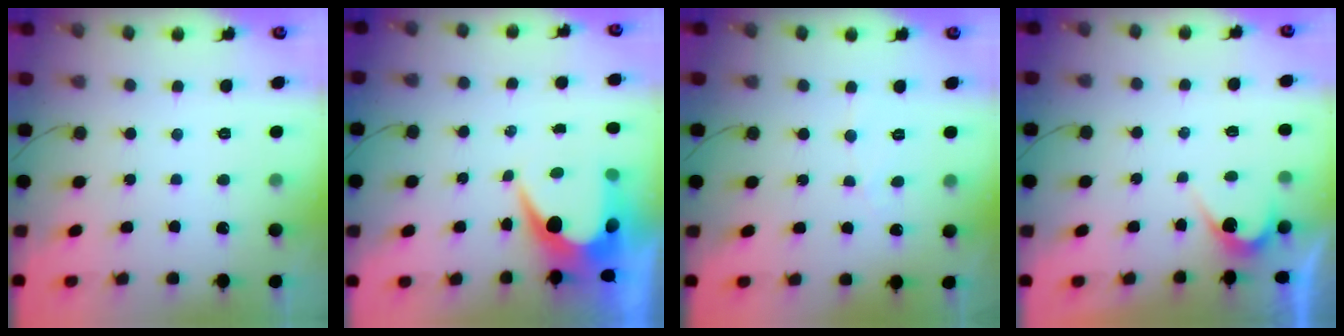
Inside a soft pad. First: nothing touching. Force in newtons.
{"total": 8.3, "press": 8.3, "slide": 0.7}
{"total": 2.8, "press": 2.8, "slide": 0.2}
{"total": 3.1, "press": 3.1, "slide": 0.2}